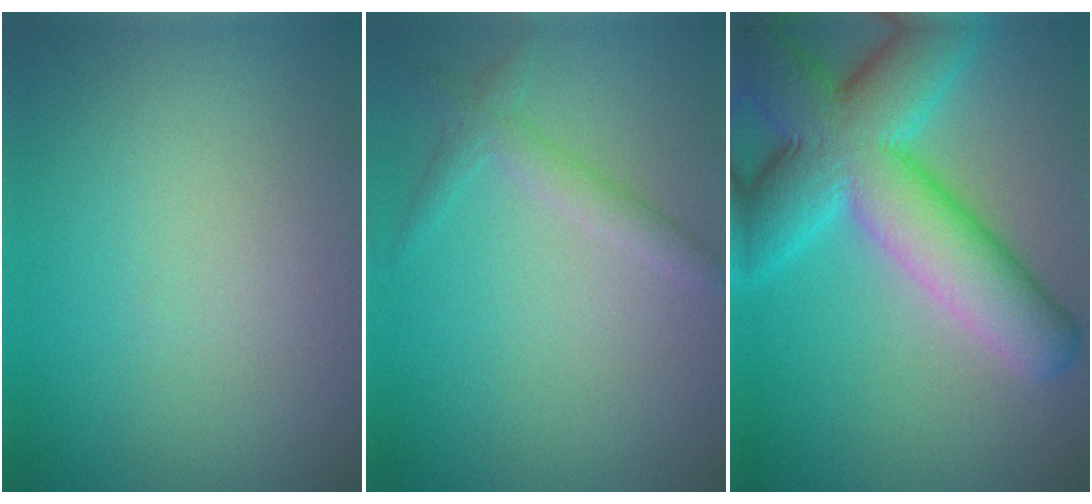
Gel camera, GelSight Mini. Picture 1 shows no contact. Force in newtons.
{"total": 1.9, "press": 1.9, "slide": 0.1}
{"total": 11.8, "press": 11.8, "slide": 0.5}